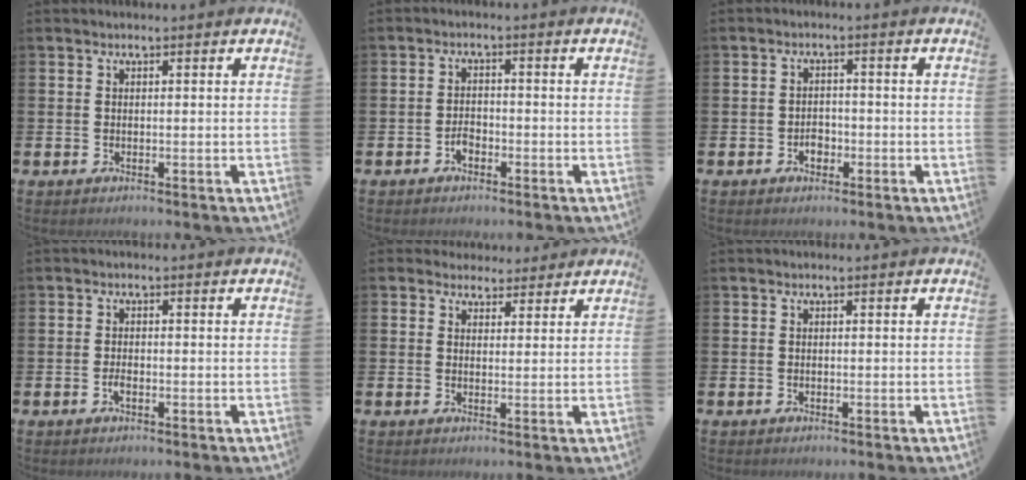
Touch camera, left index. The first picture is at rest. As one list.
[{"total": 1.9, "force": [-1.2, 1.1, 0.9], "torque": [-0.015, 0.002, -0.027]}, {"total": 2.1, "force": [-0.9, 1.6, 1.0], "torque": [-0.009, -0.003, -0.022]}, {"total": 1.4, "force": [-0.6, 0.6, 1.1], "torque": [-0.017, -0.002, -0.013]}, {"total": 3.1, "force": [2.6, 1.6, -0.2], "torque": [0.005, -0.008, 0.046]}, {"total": 0.0}]